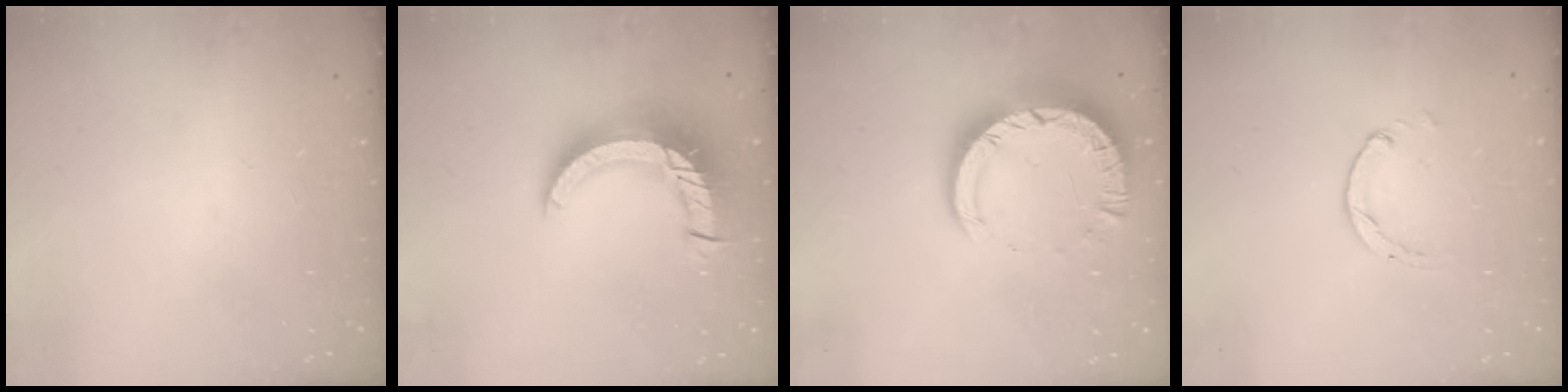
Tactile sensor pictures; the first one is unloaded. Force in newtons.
{"total": 13.7, "press": 13.7, "slide": 1.3}
{"total": 9.6, "press": 9.5, "slide": 1.1}
{"total": 0.7, "press": 0.7, "slide": 0.2}